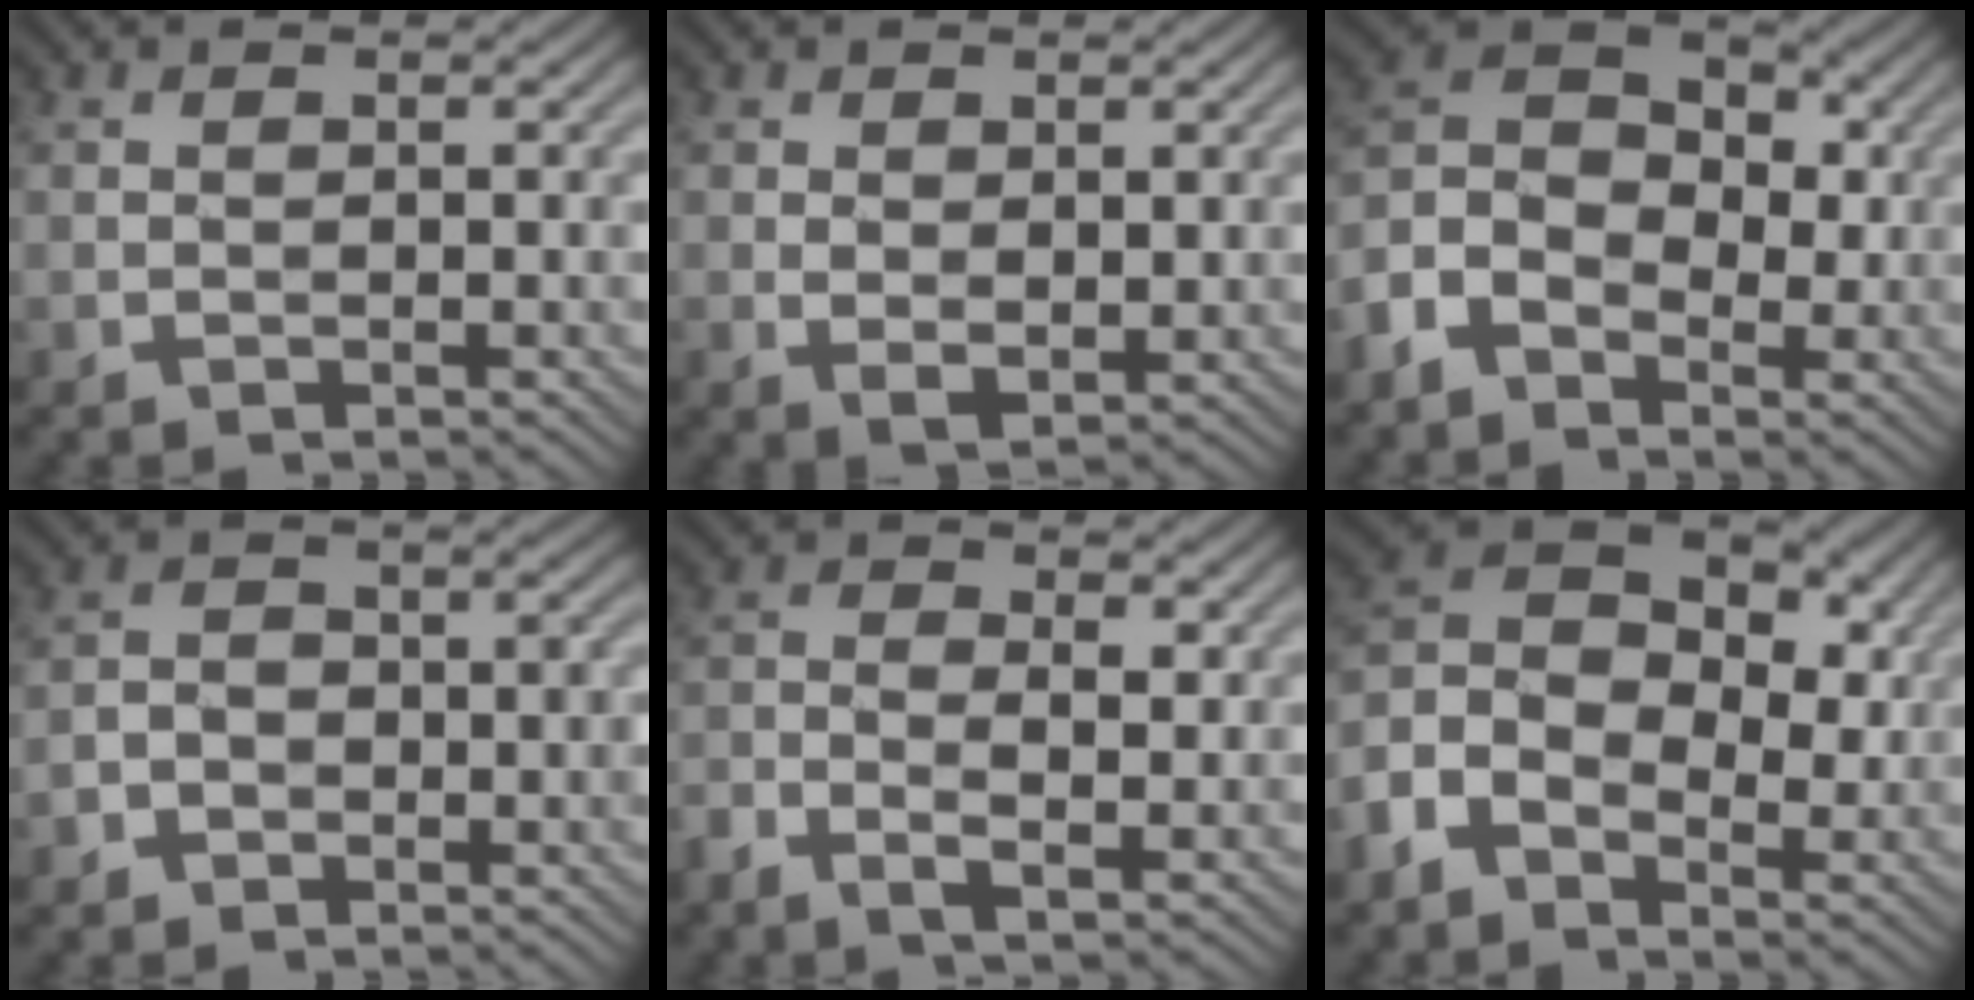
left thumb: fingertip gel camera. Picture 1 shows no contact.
{"total": 2.6, "force": [0.5, 1.6, 2.0], "torque": [-0.039, -0.009, 0.014]}
{"total": 8.2, "force": [-3.2, 5.6, 5.0], "torque": [-0.111, 0.005, -0.085]}
{"total": 4.1, "force": [-2.9, 2.4, 1.8], "torque": [-0.030, 0.004, -0.058]}
{"total": 4.6, "force": [-1.6, 2.2, 3.7], "torque": [-0.078, -0.003, -0.032]}
{"total": 10.5, "force": [-2.5, 7.2, 7.3], "torque": [-0.160, 0.002, -0.069]}